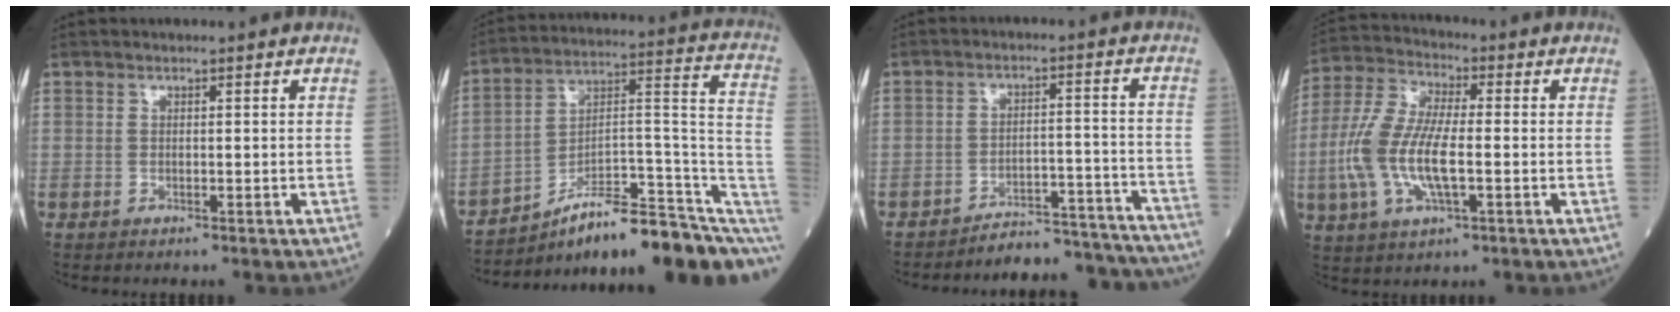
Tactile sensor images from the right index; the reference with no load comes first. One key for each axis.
{"total": 19.8, "fx": -12.3, "fy": 4.6, "fz": 14.8, "tx": -0.146, "ty": 0.065, "tz": -0.180}
{"total": 13.8, "fx": -13.6, "fy": 2.5, "fz": 1.1, "tx": 0.018, "ty": 0.042, "tz": -0.174}
{"total": 12.6, "fx": -1.9, "fy": 4.3, "fz": 11.7, "tx": -0.264, "ty": 0.004, "tz": -0.035}